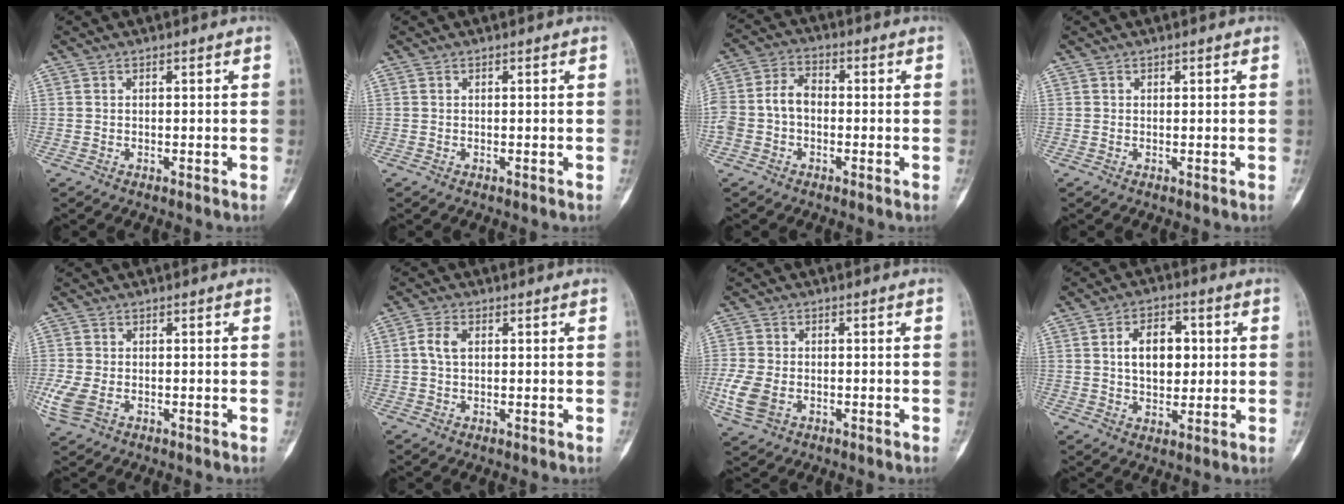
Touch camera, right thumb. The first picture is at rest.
{"total": 0.0}
{"total": 8.0, "force": [-1.2, 5.9, 5.3], "torque": [-0.105, 0.029, -0.032]}
{"total": 0.0}
{"total": 5.7, "force": [-1.8, 3.5, 4.0], "torque": [-0.109, -0.003, -0.034]}
{"total": 3.2, "force": [0.5, 2.0, 2.5], "torque": [-0.056, 0.006, 0.006]}
{"total": 7.1, "force": [-2.1, 4.8, 4.7], "torque": [-0.111, -0.001, -0.041]}
{"total": 9.6, "force": [1.5, 6.2, 7.2], "torque": [-0.089, 0.003, 0.026]}